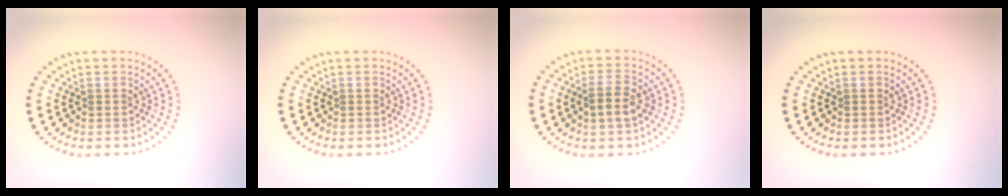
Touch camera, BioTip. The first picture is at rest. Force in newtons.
{"total": 0.0}
{"total": 2.8, "press": 2.8, "slide": 0.4}
{"total": 0.0}